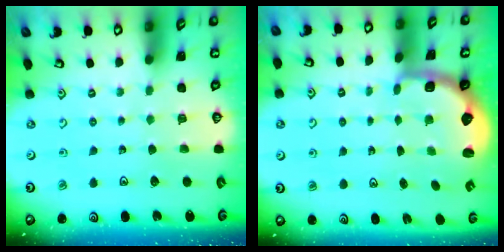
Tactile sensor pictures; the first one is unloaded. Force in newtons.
{"total": 2.6, "press": 1.9, "slide": 1.7}